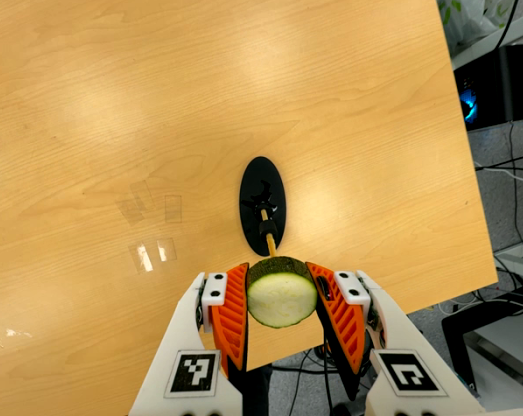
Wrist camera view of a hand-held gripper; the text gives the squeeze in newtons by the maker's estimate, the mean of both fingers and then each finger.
{"total": 12.5, "left": 11.4, "right": 13.7}